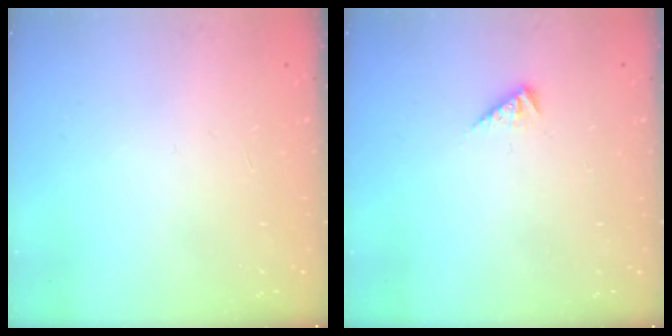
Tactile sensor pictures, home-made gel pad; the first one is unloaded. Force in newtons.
{"total": 2.7, "press": 2.7, "slide": 0.6}